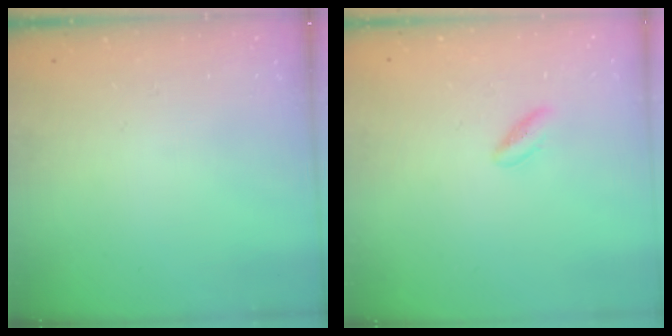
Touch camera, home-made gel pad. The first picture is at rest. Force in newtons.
{"total": 2.1, "press": 1.9, "slide": 0.9}